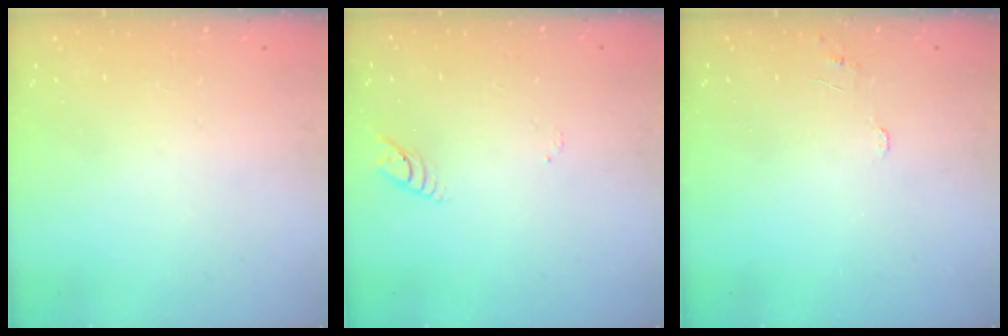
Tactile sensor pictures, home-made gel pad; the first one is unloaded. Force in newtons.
{"total": 3.7, "press": 3.7, "slide": 0.4}
{"total": 4.8, "press": 4.8, "slide": 0.4}